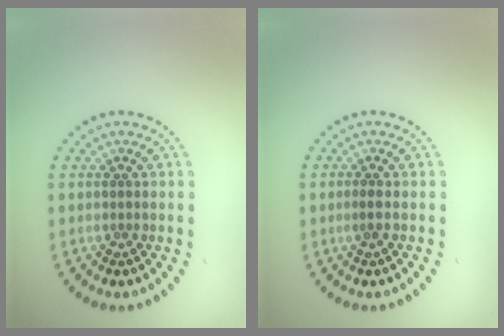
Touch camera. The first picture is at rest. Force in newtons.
{"total": 0.8, "press": 0.7, "slide": 0.4}